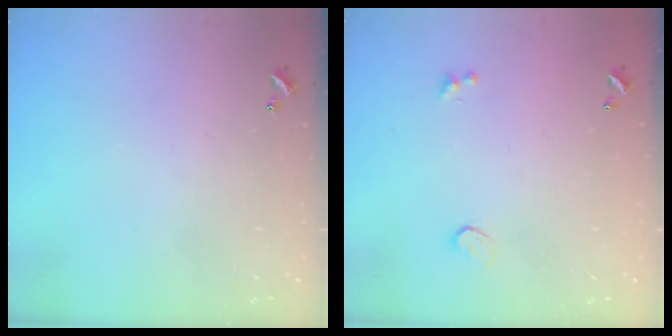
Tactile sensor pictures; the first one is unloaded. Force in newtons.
{"total": 0.8, "press": 0.6, "slide": 0.4}